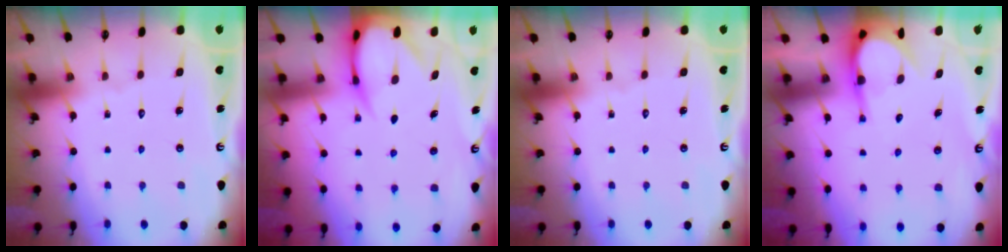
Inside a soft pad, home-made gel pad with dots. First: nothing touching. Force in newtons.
{"total": 6.3, "press": 6.3, "slide": 0.8}
{"total": 0.0}
{"total": 5.5, "press": 5.4, "slide": 0.5}